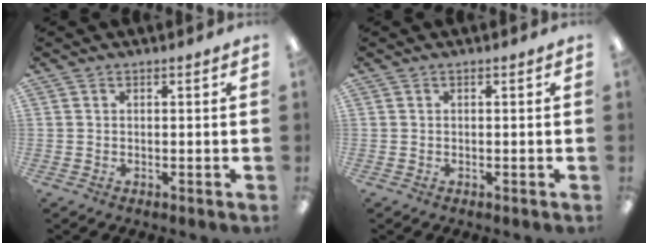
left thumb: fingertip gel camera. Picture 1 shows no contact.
{"total": 0.0}